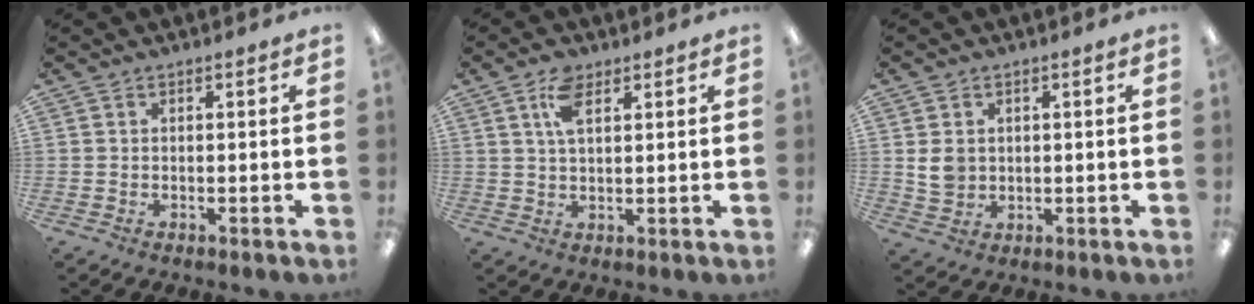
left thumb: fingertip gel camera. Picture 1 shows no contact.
{"total": 6.4, "force": [3.4, 3.1, 4.4], "torque": [-0.089, 0.003, 0.059]}
{"total": 4.3, "force": [0.9, 3.7, 2.1], "torque": [-0.027, 0.001, 0.016]}